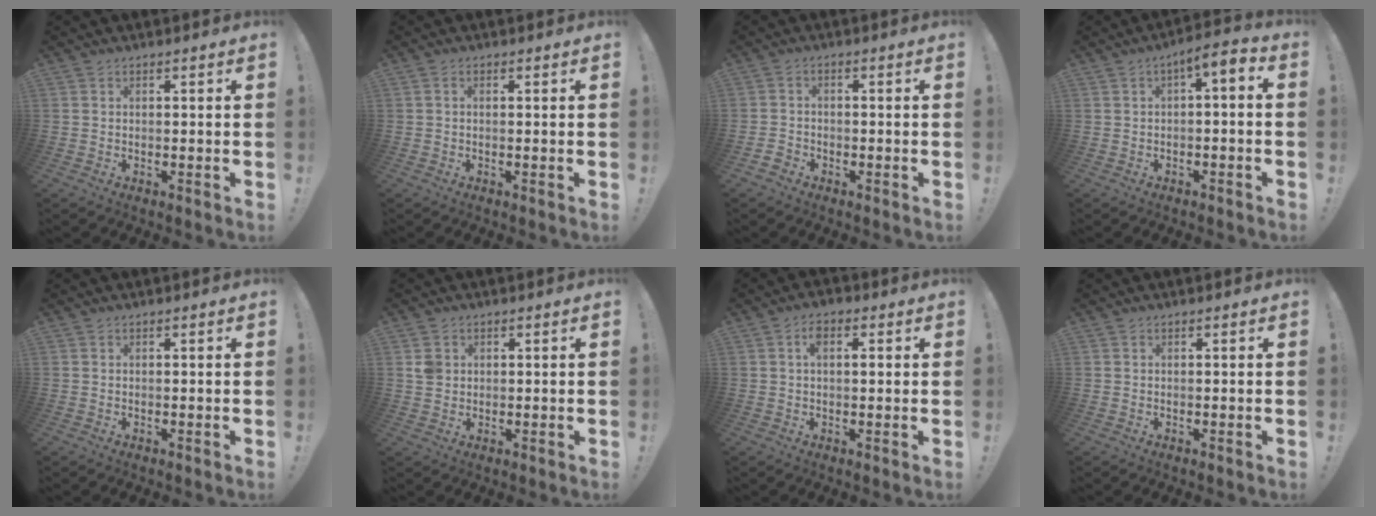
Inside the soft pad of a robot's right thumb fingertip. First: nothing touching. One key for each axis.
{"total": 0.7, "fx": 0.1, "fy": 0.3, "fz": 0.6, "tx": -0.015, "ty": 0.001, "tz": 0.002}
{"total": 2.7, "fx": -2.0, "fy": 1.6, "fz": 0.8, "tx": -0.018, "ty": 0.006, "tz": -0.039}
{"total": 4.4, "fx": -0.3, "fy": 1.2, "fz": 4.2, "tx": -0.069, "ty": -0.002, "tz": -0.008}
{"total": 0.0}
{"total": 3.1, "fx": 1.1, "fy": 2.6, "fz": 1.3, "tx": -0.016, "ty": 0.001, "tz": 0.021}
{"total": 4.0, "fx": 1.0, "fy": 2.0, "fz": 3.3, "tx": -0.044, "ty": 0.003, "tz": 0.010}
{"total": 0.0}